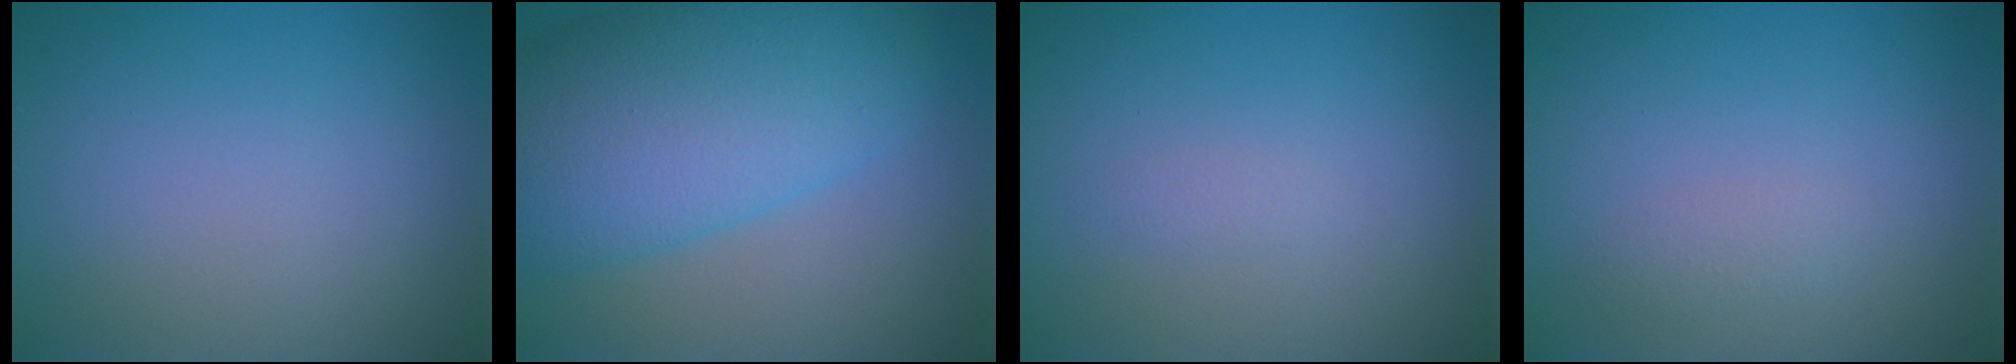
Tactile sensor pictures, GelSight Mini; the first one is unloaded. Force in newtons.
{"total": 10.5, "press": 10.5, "slide": 0.3}
{"total": 0.6, "press": 0.6, "slide": 0.1}
{"total": 1.0, "press": 1.0, "slide": 0.0}